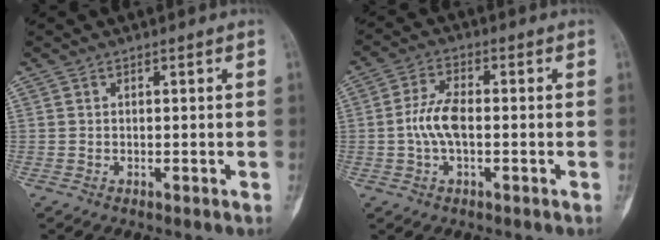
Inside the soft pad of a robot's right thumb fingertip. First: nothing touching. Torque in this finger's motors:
{"motor_torque": [0.01, 0.01, 0.44, -0.39, 0.03]}